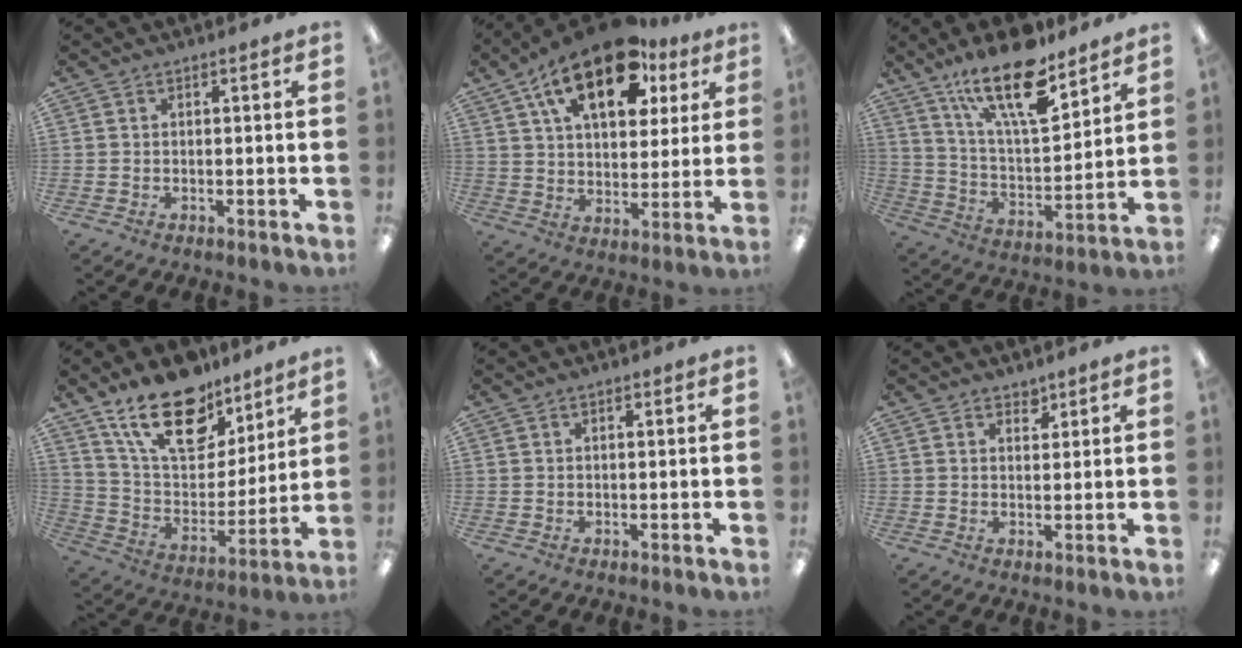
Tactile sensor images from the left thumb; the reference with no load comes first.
{"total": 19.6, "force": [11.3, 9.7, 12.9], "torque": [-0.217, -0.036, 0.193]}
{"total": 20.9, "force": [14.1, 7.4, 13.5], "torque": [-0.219, -0.083, 0.237]}
{"total": 20.6, "force": [14.3, 10.3, 10.6], "torque": [-0.185, -0.079, 0.257]}
{"total": 0.6, "force": [0.3, 0.3, 0.3], "torque": [-0.006, 0.004, 0.006]}
{"total": 2.4, "force": [2.0, 1.2, 0.4], "torque": [0.007, -0.013, 0.036]}